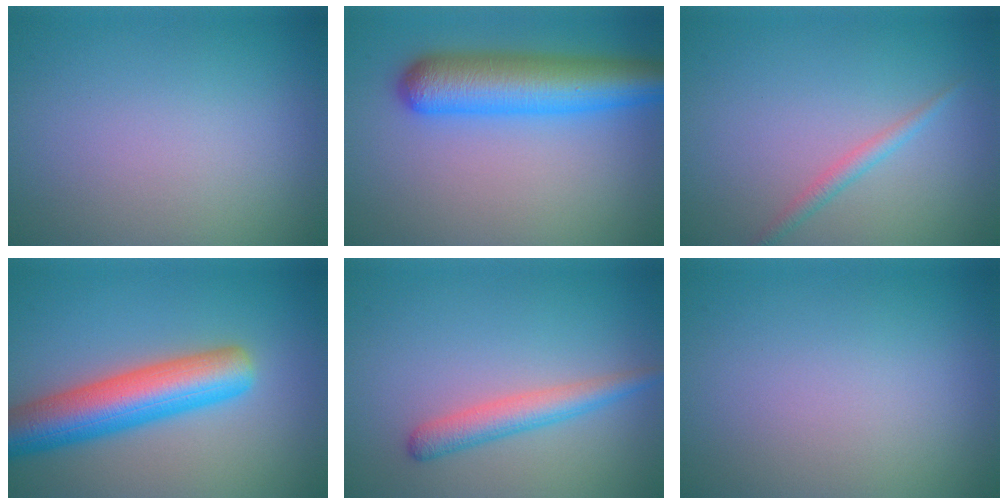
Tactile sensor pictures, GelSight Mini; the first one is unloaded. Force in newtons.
{"total": 7.5, "press": 7.5, "slide": 0.2}
{"total": 1.4, "press": 1.4, "slide": 0.1}
{"total": 7.9, "press": 7.8, "slide": 0.3}
{"total": 2.8, "press": 2.7, "slide": 0.2}
{"total": 0.0}